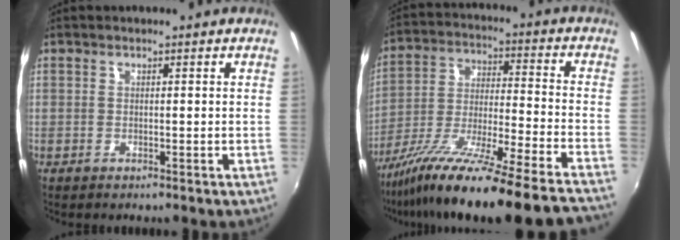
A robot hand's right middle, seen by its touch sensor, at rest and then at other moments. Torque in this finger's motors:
{"motor_torque": [1.38, -0.76, 0.43, 0.21]}